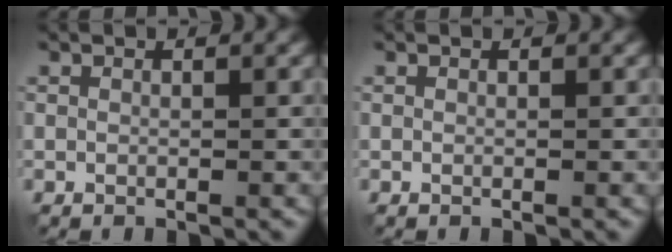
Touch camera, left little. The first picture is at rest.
{"total": 0.0}